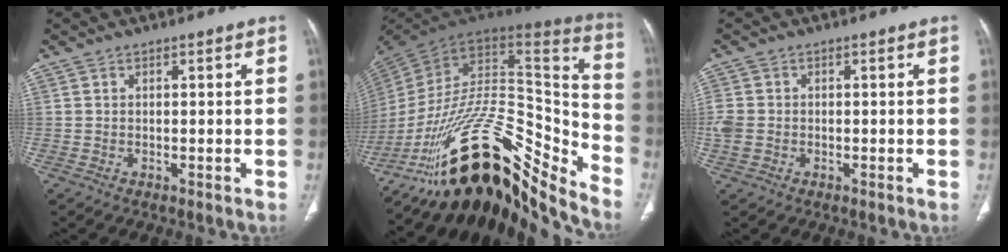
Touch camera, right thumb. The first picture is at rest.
{"total": 32.8, "force": [-20.4, 12.0, 22.8], "torque": [-0.330, 0.089, -0.327]}
{"total": 3.8, "force": [-0.5, 3.1, 2.2], "torque": [-0.061, 0.003, -0.008]}